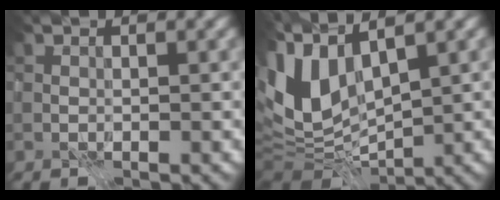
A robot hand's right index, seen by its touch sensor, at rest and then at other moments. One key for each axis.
{"total": 8.4, "fx": 1.9, "fy": 4.6, "fz": 6.7, "tx": -0.163, "ty": -0.002, "tz": 0.027}